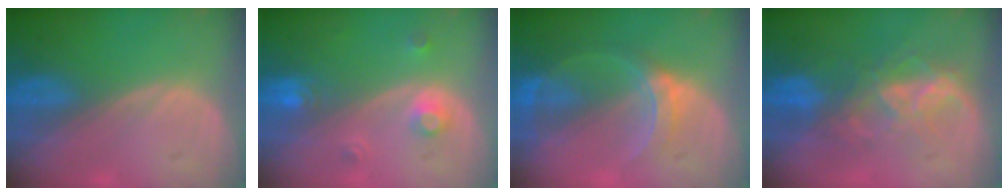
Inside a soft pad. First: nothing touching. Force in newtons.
{"total": 3.1, "press": 2.8, "slide": 1.2}
{"total": 6.3, "press": 5.6, "slide": 2.8}
{"total": 7.8, "press": 7.1, "slide": 3.1}